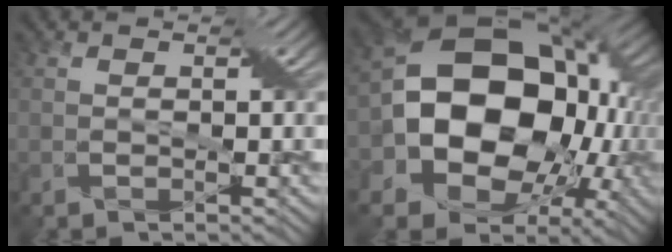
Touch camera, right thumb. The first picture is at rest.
{"total": 20.3, "force": [-1.4, 15.8, 12.7], "torque": [-0.237, -0.039, -0.006]}